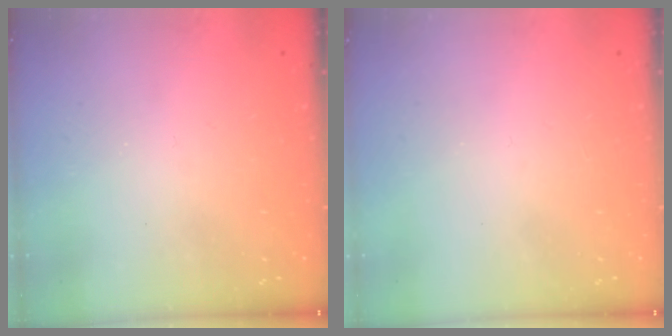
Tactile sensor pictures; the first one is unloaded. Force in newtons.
{"total": 0.0}